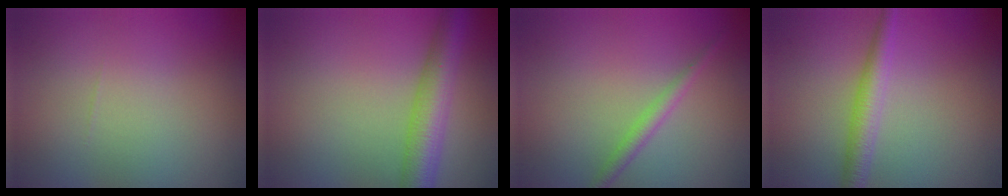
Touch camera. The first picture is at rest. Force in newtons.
{"total": 5.6, "press": 5.6, "slide": 0.2}
{"total": 1.5, "press": 1.5, "slide": 0.1}
{"total": 2.9, "press": 2.9, "slide": 0.1}